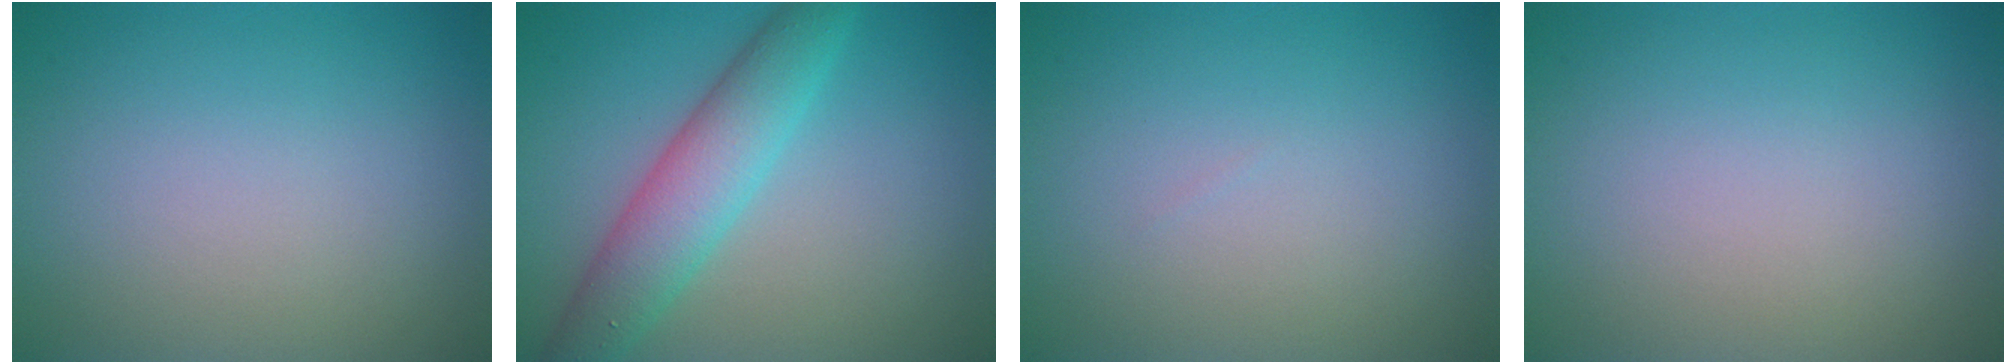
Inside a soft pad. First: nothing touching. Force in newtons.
{"total": 5.4, "press": 5.4, "slide": 0.2}
{"total": 0.0}
{"total": 0.0}